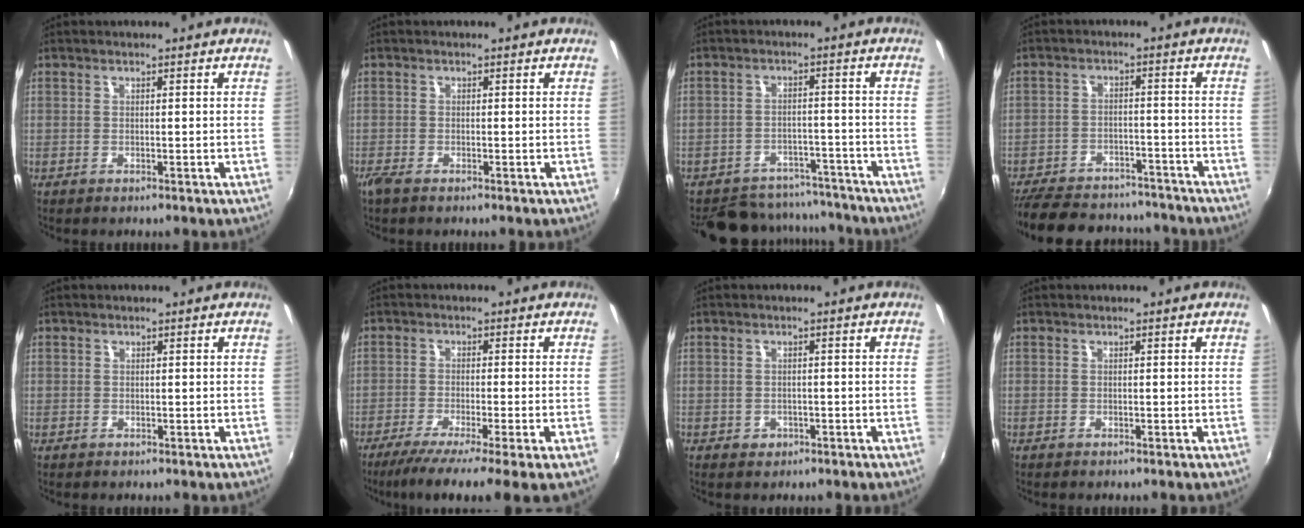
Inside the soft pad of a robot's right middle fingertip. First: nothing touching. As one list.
[{"total": 1.6, "force": [-1.2, 0.2, 1.0], "torque": [-0.022, -0.006, -0.025]}, {"total": 14.2, "force": [-12.3, 5.9, 3.7], "torque": [-0.093, 0.027, -0.154]}, {"total": 19.5, "force": [-16.1, 8.3, 7.1], "torque": [-0.171, 0.031, -0.215]}, {"total": 0.7, "force": [0.0, 0.7, -0.1], "torque": [0.001, 0.004, 0.002]}, {"total": 8.7, "force": [-6.0, -0.7, 6.2], "torque": [-0.123, -0.035, -0.098]}, {"total": 1.6, "force": [-0.7, 1.4, 0.5], "torque": [-0.010, -0.001, -0.006]}, {"total": 0.0}]